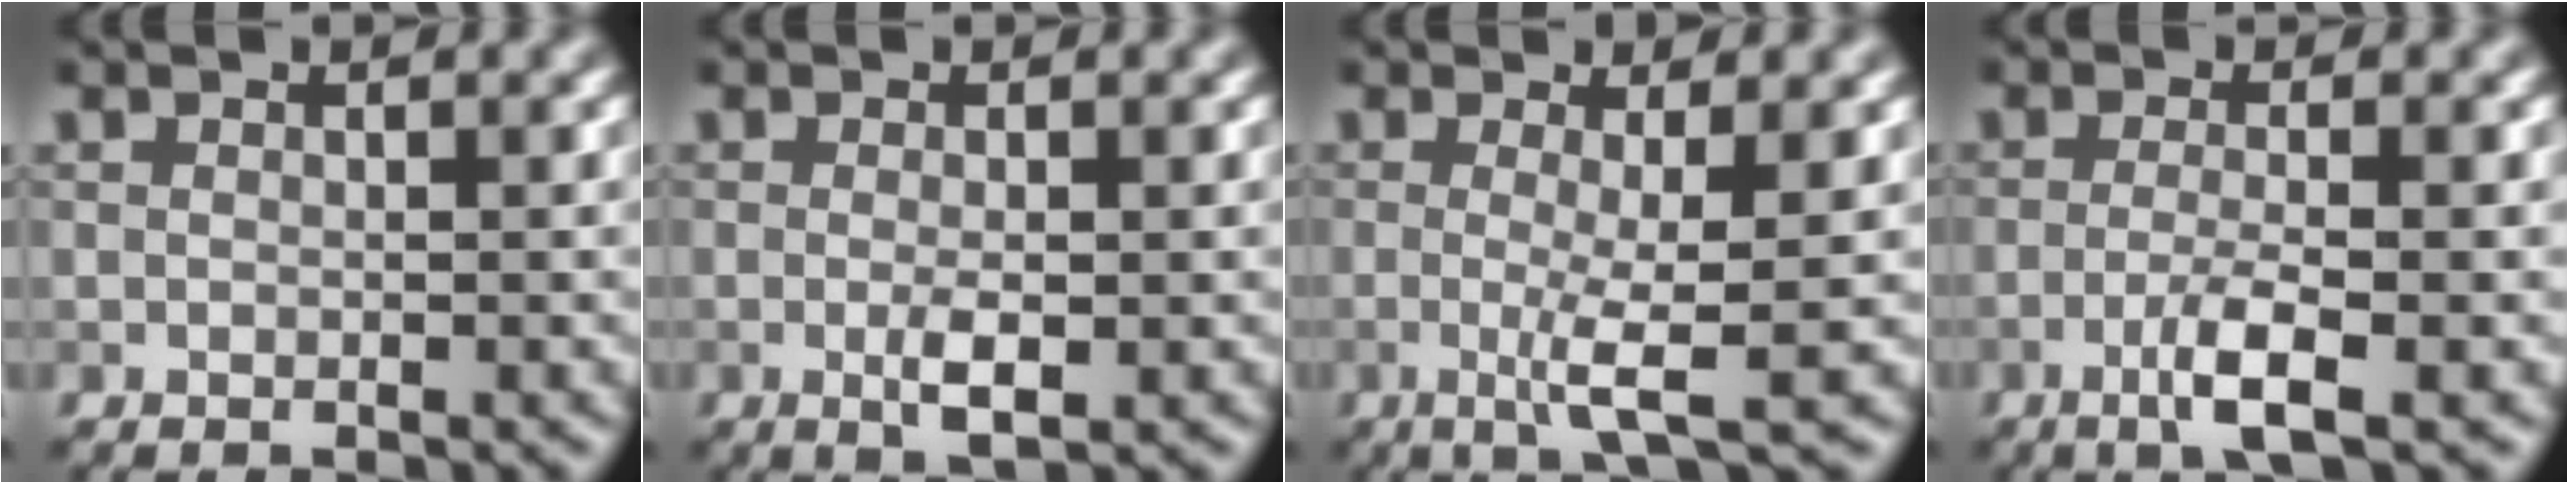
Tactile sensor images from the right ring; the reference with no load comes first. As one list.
[{"total": 1.9, "force": [-0.3, 0.4, 1.9], "torque": [-0.037, 0.001, -0.002]}, {"total": 3.7, "force": [-0.3, 0.5, 3.7], "torque": [-0.065, -0.004, -0.006]}, {"total": 3.0, "force": [-1.3, 0.3, 2.7], "torque": [-0.051, 0.012, -0.032]}]